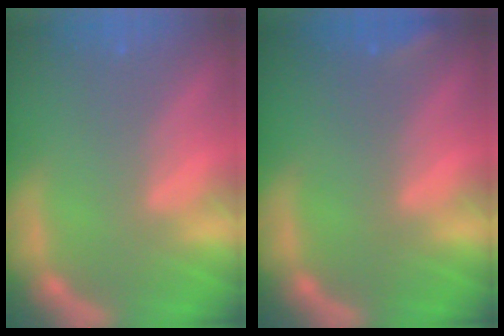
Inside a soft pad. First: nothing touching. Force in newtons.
{"total": 1.4}